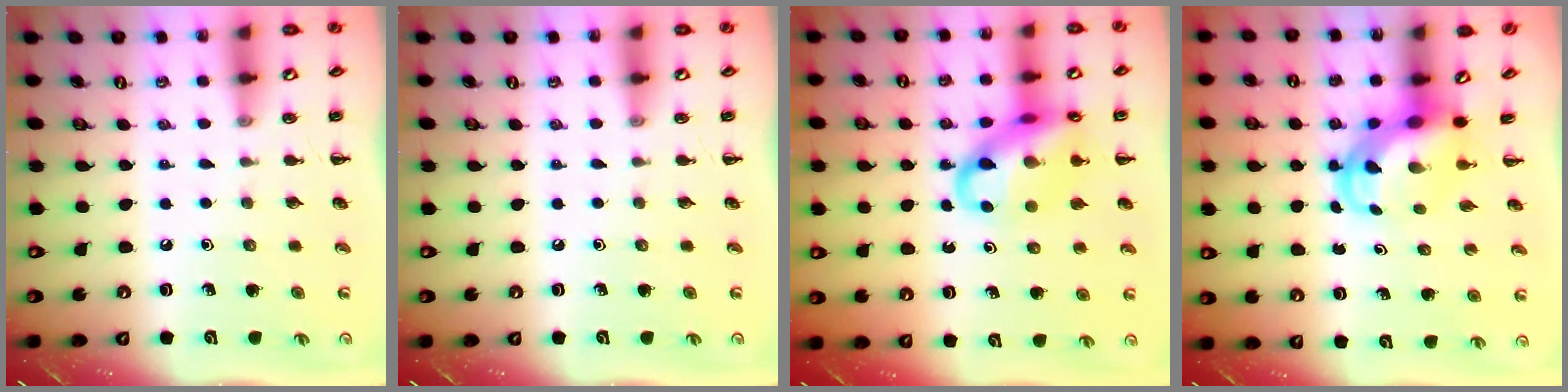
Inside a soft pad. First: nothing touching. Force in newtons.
{"total": 0.0}
{"total": 16.9, "press": 16.7, "slide": 2.5}
{"total": 6.4, "press": 6.4, "slide": 0.9}